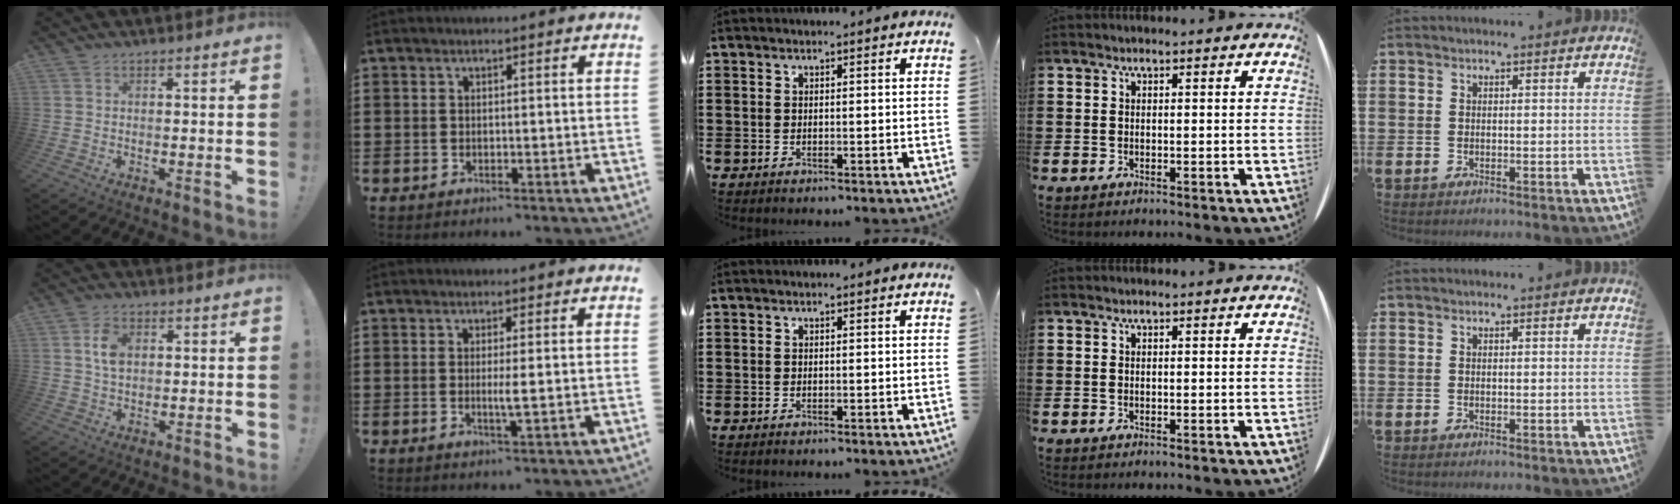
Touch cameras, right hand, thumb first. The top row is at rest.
{"thumb": {"total": 5.8, "force": [1.4, 4.0, 4.0], "torque": [-0.072, 0.002, 0.022]}, "index": {"total": 2.0, "force": [-0.2, -0.2, 2.0], "torque": [-0.037, -0.007, -0.006]}}